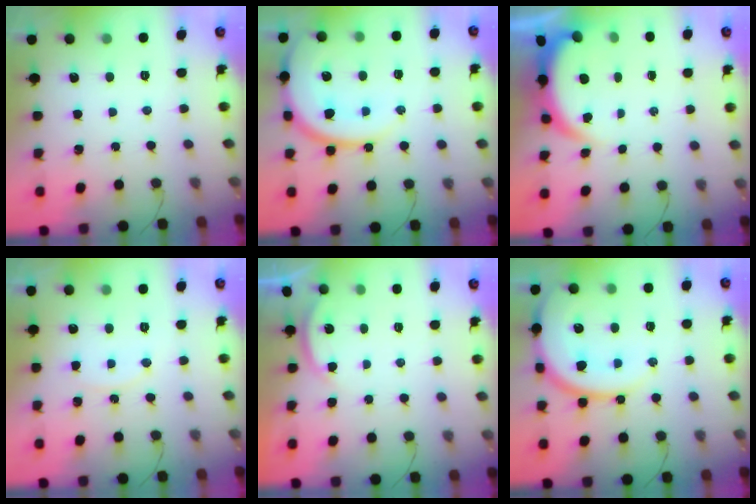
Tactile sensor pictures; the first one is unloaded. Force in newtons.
{"total": 16.4, "press": 16.3, "slide": 1.6}
{"total": 4.4, "press": 4.4, "slide": 0.0}
{"total": 6.0, "press": 6.0, "slide": 0.5}
{"total": 2.2, "press": 2.2, "slide": 0.5}
{"total": 16.4, "press": 16.3, "slide": 1.6}